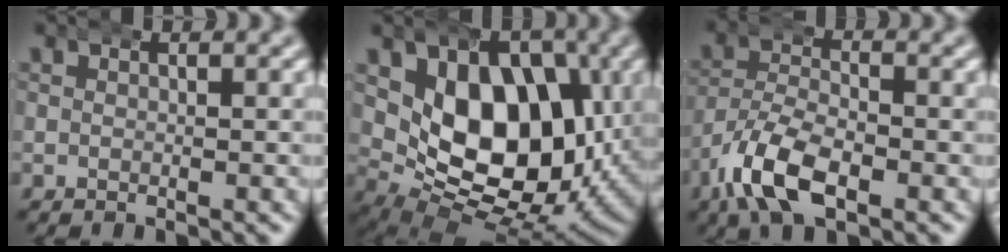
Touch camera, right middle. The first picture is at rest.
{"total": 18.4, "force": [0.9, 13.1, 12.9], "torque": [-0.221, -0.048, 0.022]}
{"total": 5.6, "force": [-3.2, 2.5, 3.8], "torque": [-0.075, -0.012, -0.058]}